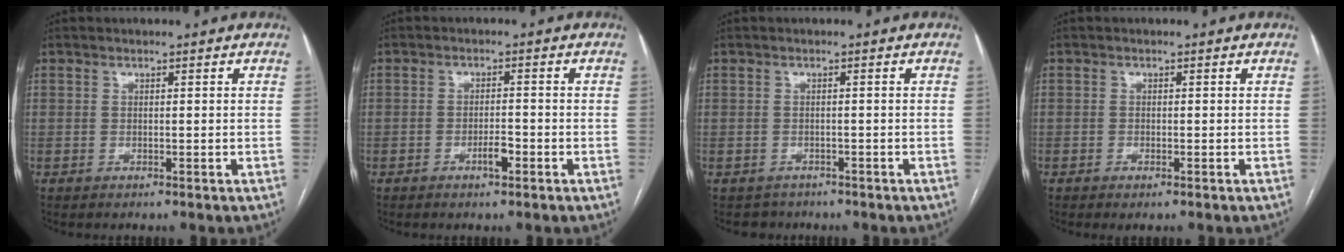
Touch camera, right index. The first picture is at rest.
{"total": 2.5, "force": [-1.3, 0.7, 2.0], "torque": [-0.034, 0.001, -0.022]}
{"total": 2.2, "force": [-1.7, 1.3, -0.4], "torque": [-0.001, 0.003, -0.026]}
{"total": 1.0, "force": [-0.6, 0.2, 0.7], "torque": [-0.012, -0.001, -0.008]}